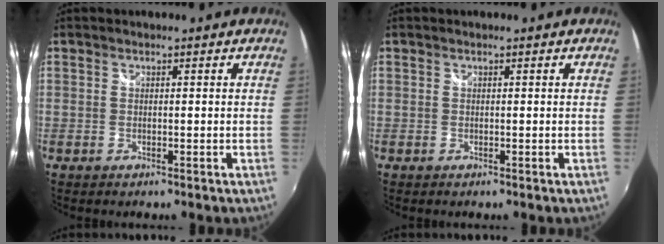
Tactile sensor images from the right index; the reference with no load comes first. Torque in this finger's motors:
{"motor_torque": [0.13, 0.12, 0.00, 0.01]}